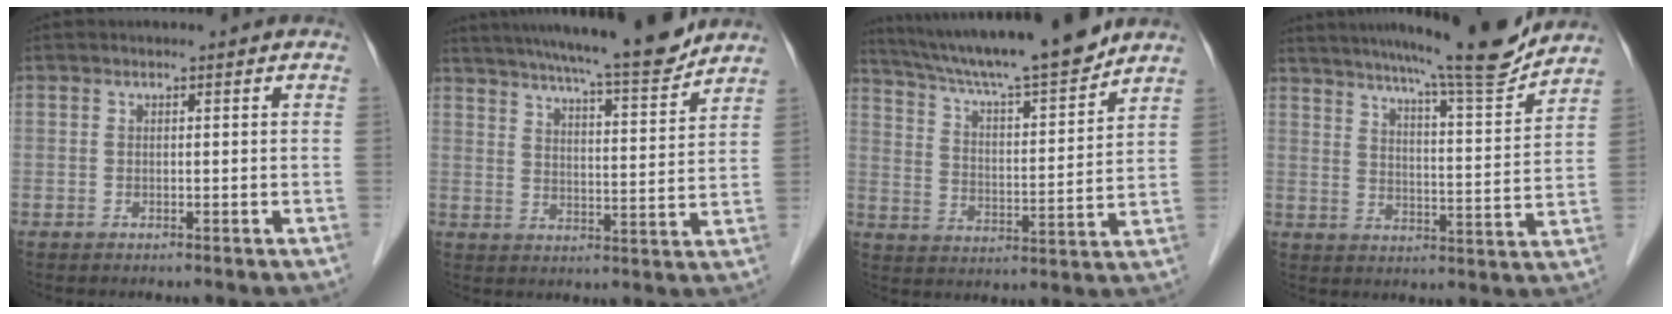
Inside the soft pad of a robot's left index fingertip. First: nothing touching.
{"total": 16.8, "force": [15.0, 0.3, 7.6], "torque": [-0.120, -0.008, 0.213]}
{"total": 18.2, "force": [16.1, 0.2, 8.5], "torque": [-0.144, 0.003, 0.256]}
{"total": 16.4, "force": [14.7, -0.4, 7.4], "torque": [-0.114, -0.025, 0.203]}